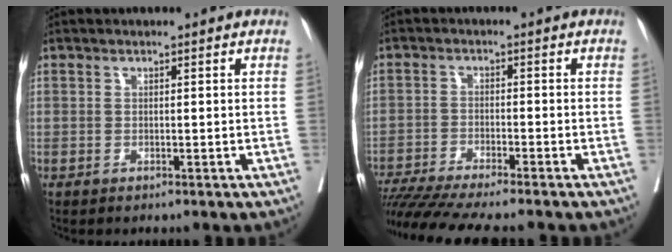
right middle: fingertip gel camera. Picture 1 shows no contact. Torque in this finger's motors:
{"motor_torque": [1.09, -1.05, 0.35, 0.15]}